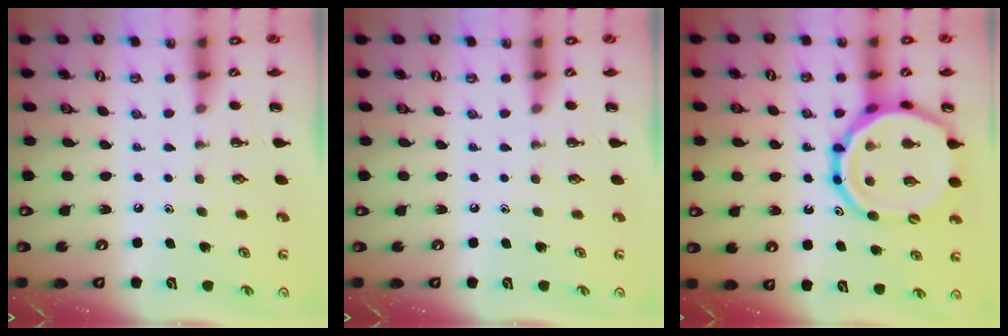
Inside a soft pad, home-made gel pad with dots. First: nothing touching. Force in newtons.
{"total": 0.0}
{"total": 22.2, "press": 21.9, "slide": 4.0}